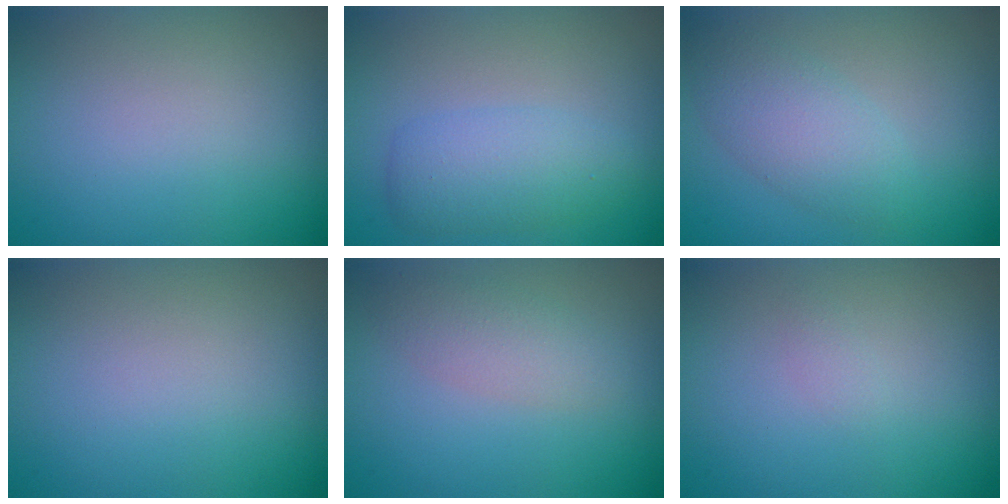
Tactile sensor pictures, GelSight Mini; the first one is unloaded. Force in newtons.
{"total": 3.5, "press": 3.5, "slide": 0.2}
{"total": 3.5, "press": 3.5, "slide": 0.1}
{"total": 0.0}
{"total": 2.4, "press": 2.4, "slide": 0.1}
{"total": 0.6, "press": 0.6, "slide": 0.1}